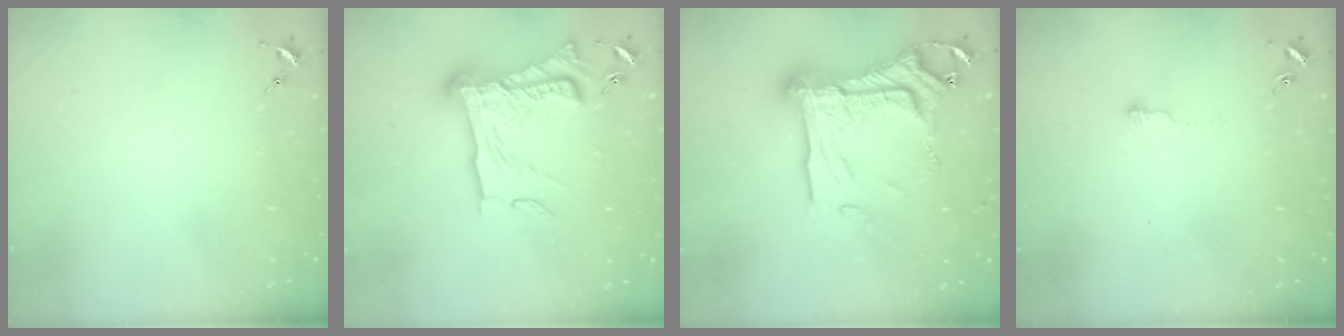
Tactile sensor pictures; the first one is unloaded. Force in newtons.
{"total": 24.7, "press": 24.6, "slide": 2.0}
{"total": 27.2, "press": 27.1, "slide": 2.4}
{"total": 4.2, "press": 4.2, "slide": 0.3}